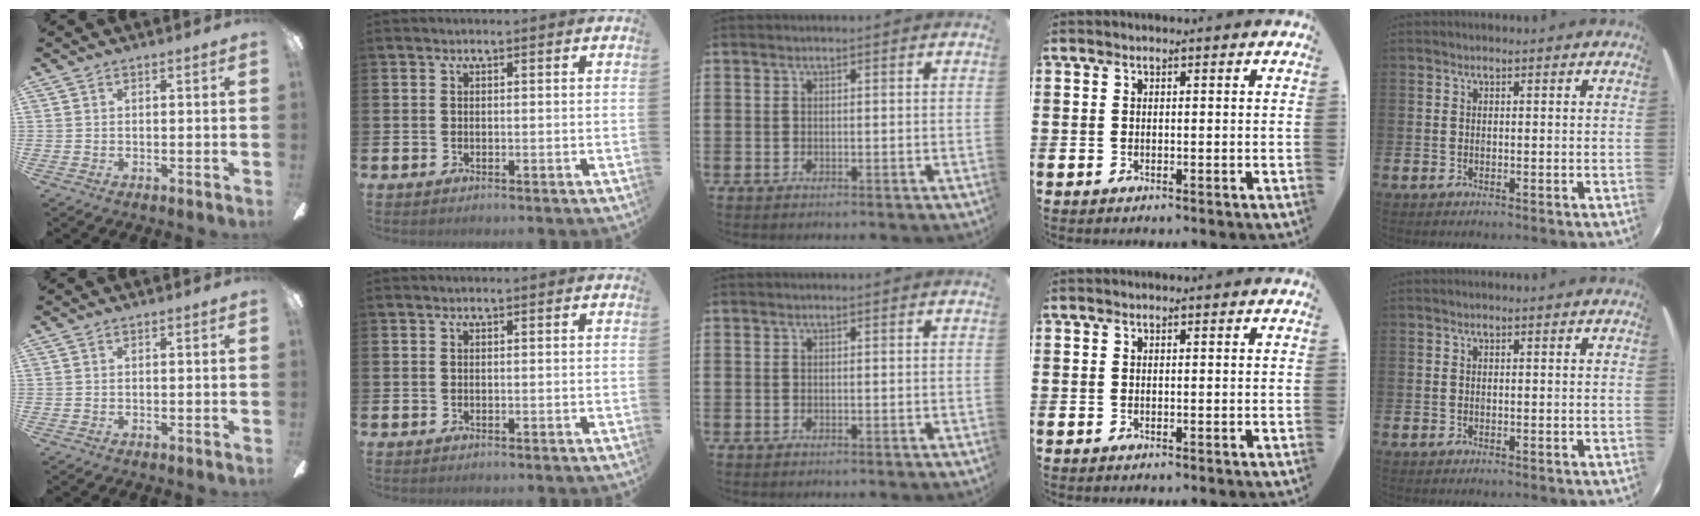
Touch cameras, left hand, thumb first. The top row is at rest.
{}